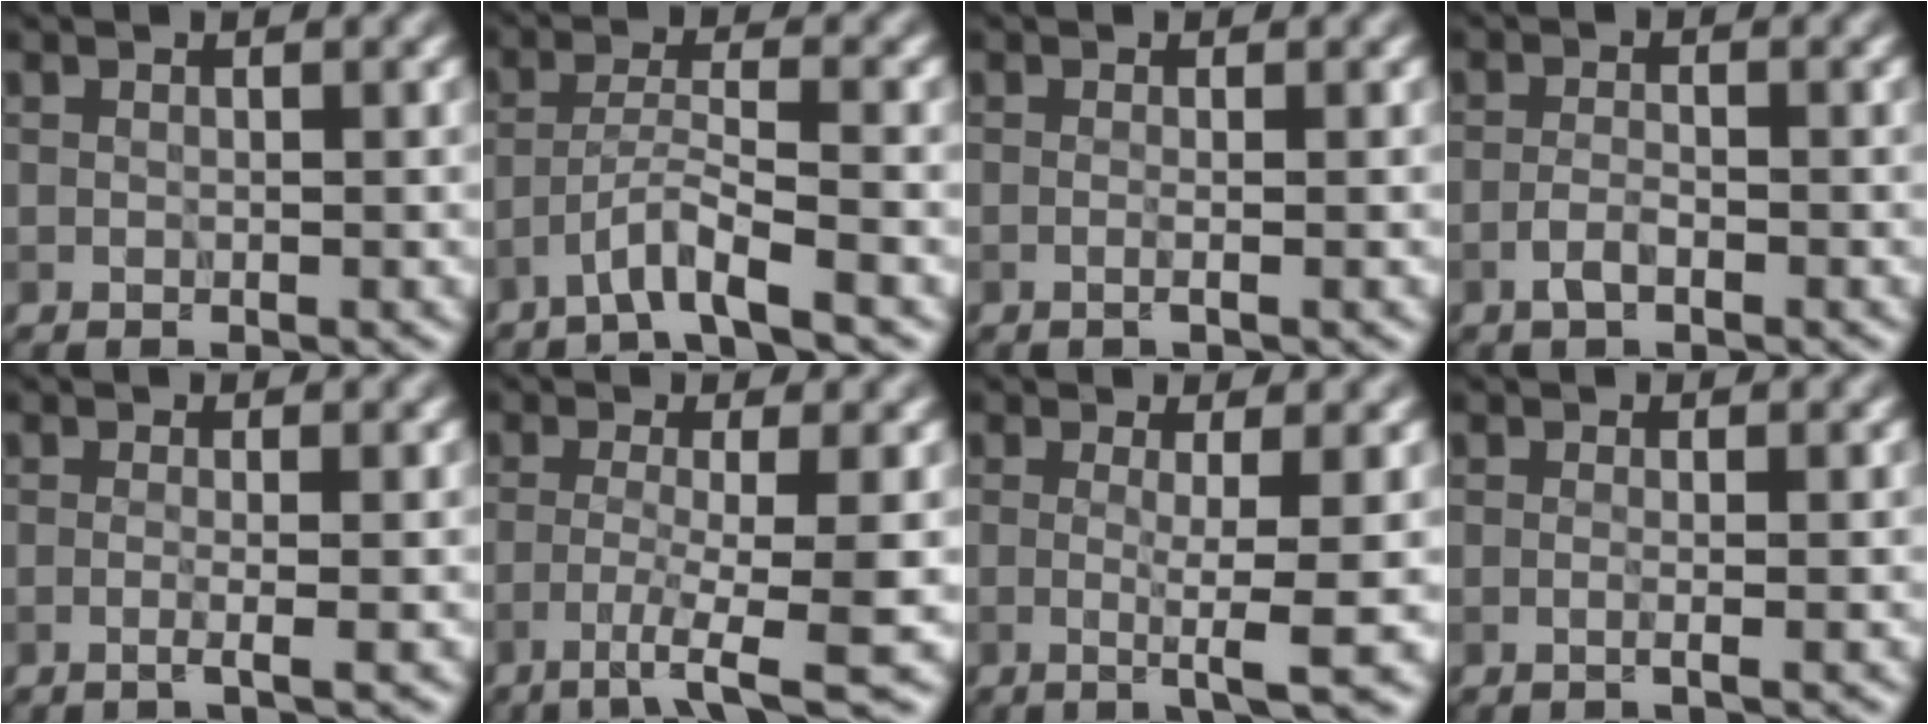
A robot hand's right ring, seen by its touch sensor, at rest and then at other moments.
{"total": 3.4, "force": [-2.4, 0.1, 2.4], "torque": [-0.044, 0.013, -0.055]}
{"total": 1.6, "force": [0.2, 0.8, 1.3], "torque": [0.000, -0.004, -0.018]}
{"total": 1.4, "force": [-0.8, 0.4, 1.0], "torque": [-0.023, 0.005, -0.021]}
{"total": 1.8, "force": [-0.1, 0.8, 1.7], "torque": [-0.011, -0.003, -0.021]}
{"total": 5.0, "force": [-2.3, 0.5, 4.5], "torque": [-0.072, -0.002, -0.050]}
{"total": 4.1, "force": [-0.2, 0.6, 4.0], "torque": [-0.066, -0.005, -0.009]}
{"total": 1.7, "force": [0.3, 0.9, 1.5], "torque": [0.001, -0.003, -0.018]}